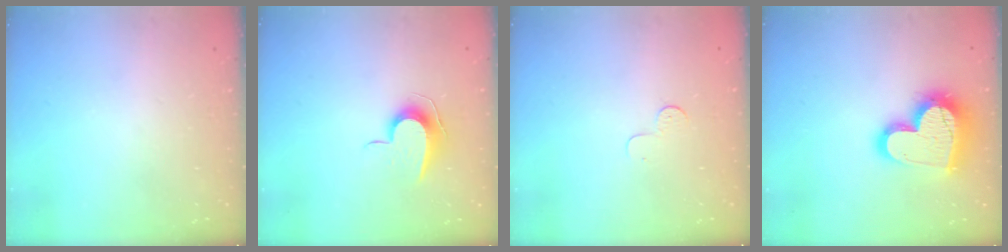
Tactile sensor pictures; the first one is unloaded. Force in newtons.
{"total": 8.8, "press": 8.7, "slide": 0.8}
{"total": 3.6, "press": 3.5, "slide": 0.3}
{"total": 19.6, "press": 19.6, "slide": 1.8}